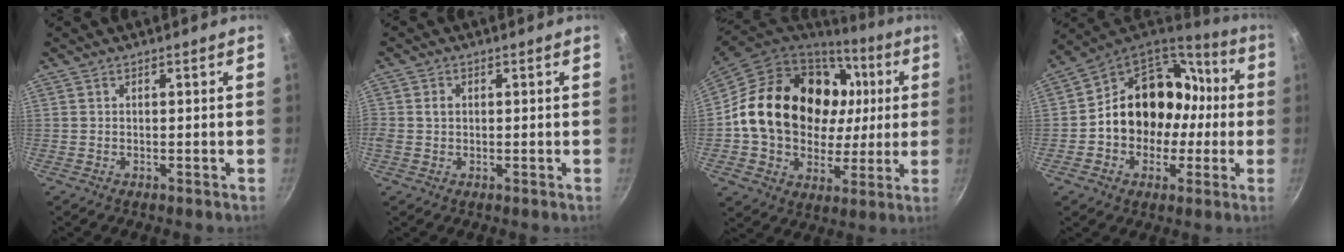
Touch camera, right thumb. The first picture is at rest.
{"total": 2.0, "force": [0.1, 1.7, 1.0], "torque": [-0.016, 0.005, -0.001]}
{"total": 25.3, "force": [4.8, 19.4, 15.4], "torque": [-0.234, 0.019, 0.093]}
{"total": 19.7, "force": [-0.7, 16.5, 10.8], "torque": [-0.135, 0.059, -0.007]}